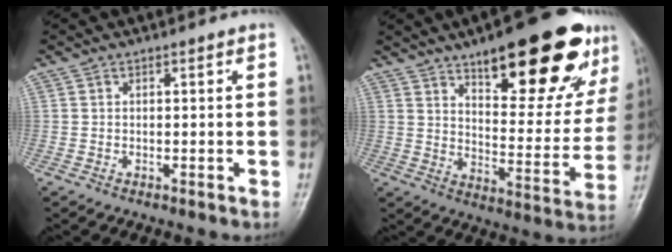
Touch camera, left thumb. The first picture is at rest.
{"total": 24.9, "force": [14.5, 8.6, 18.3], "torque": [-0.207, -0.052, 0.209]}